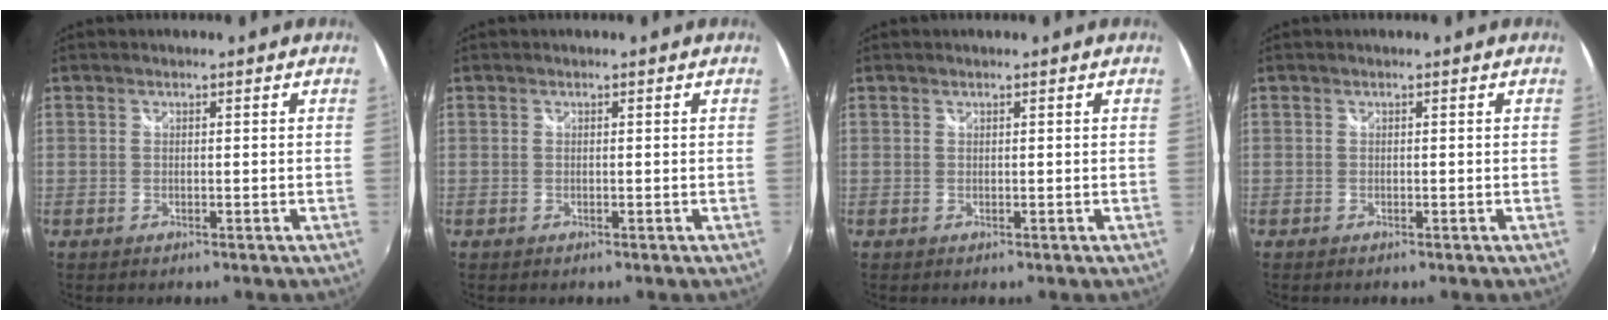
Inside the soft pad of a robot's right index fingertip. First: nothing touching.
{"total": 0.0}
{"total": 0.0}
{"total": 0.0}